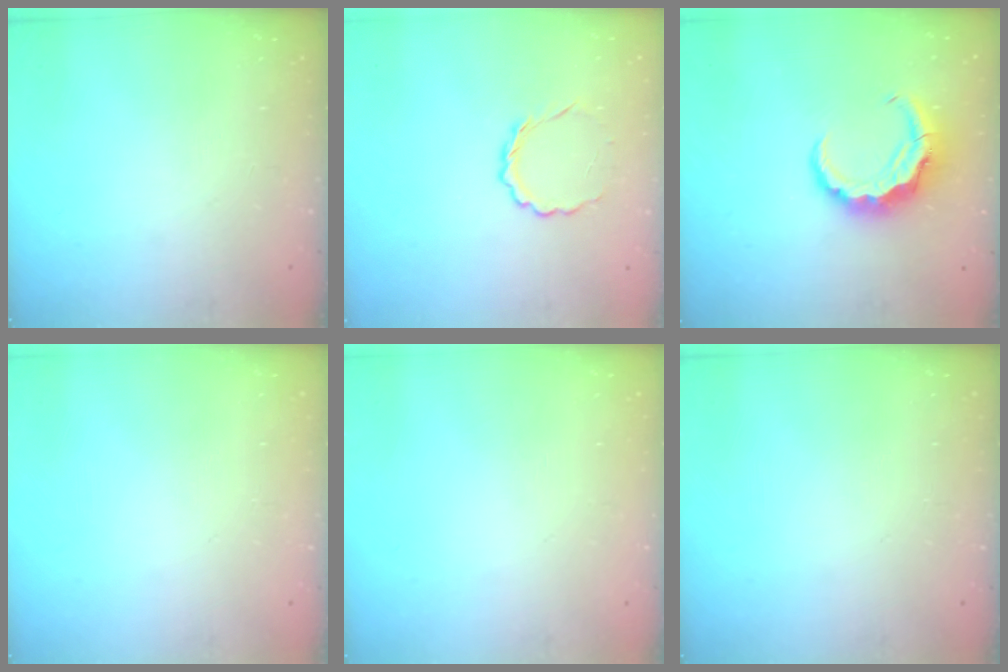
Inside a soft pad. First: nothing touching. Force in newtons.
{"total": 3.9, "press": 3.7, "slide": 1.3}
{"total": 8.3, "press": 8.3, "slide": 0.9}
{"total": 0.0}
{"total": 0.0}
{"total": 0.0}